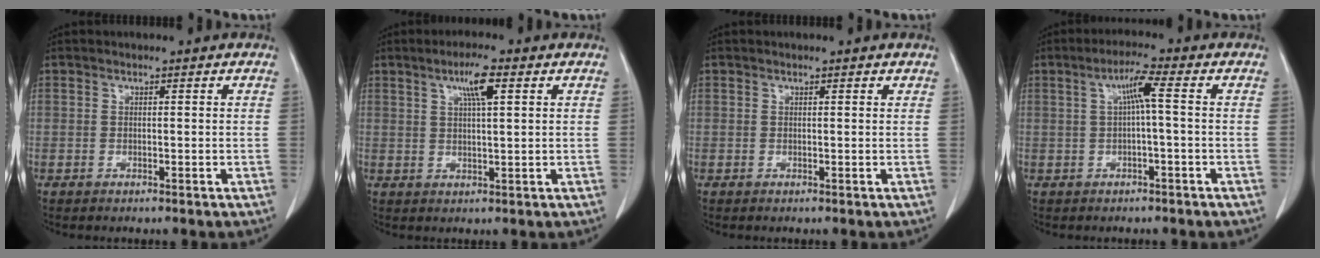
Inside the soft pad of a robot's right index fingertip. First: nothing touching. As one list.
[{"total": 4.7, "force": [2.1, 0.4, 4.2], "torque": [-0.077, 0.004, 0.036]}, {"total": 0.6, "force": [0.6, 0.2, 0.2], "torque": [-0.008, 0.006, 0.005]}, {"total": 3.9, "force": [0.4, -0.2, 3.9], "torque": [-0.073, 0.016, 0.010]}]